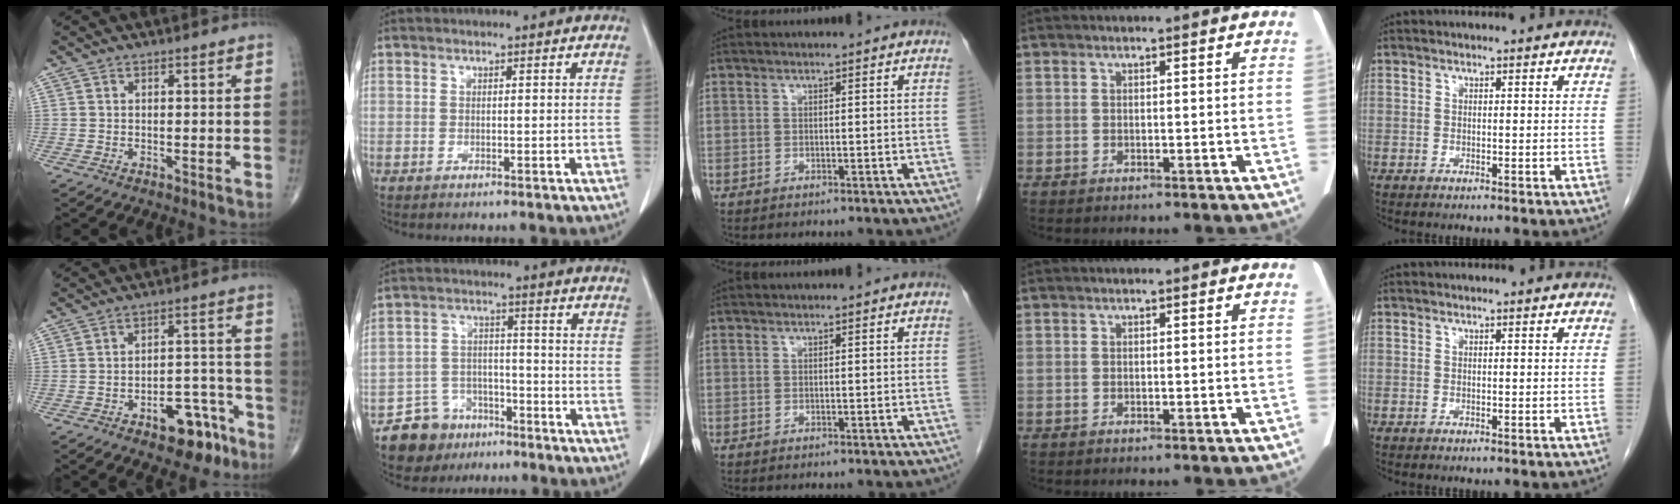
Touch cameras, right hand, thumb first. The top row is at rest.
{"thumb": {"total": 10.9, "force": [-6.5, 5.4, 6.8], "torque": [-0.061, 0.057, -0.084]}, "index": {"total": 7.9, "force": [-5.4, 5.7, 0.8], "torque": [-0.015, 0.019, -0.088]}}